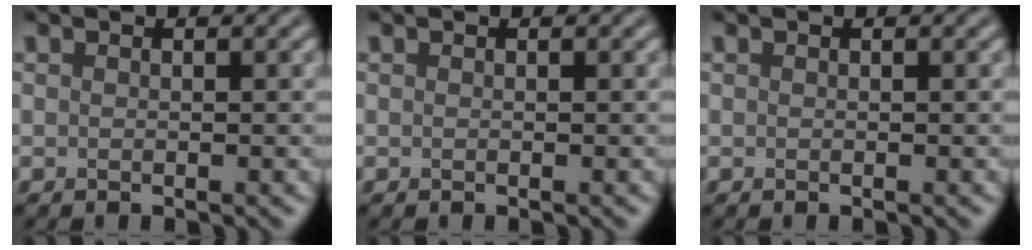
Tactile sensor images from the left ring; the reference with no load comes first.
{"total": 0.0}
{"total": 0.0}